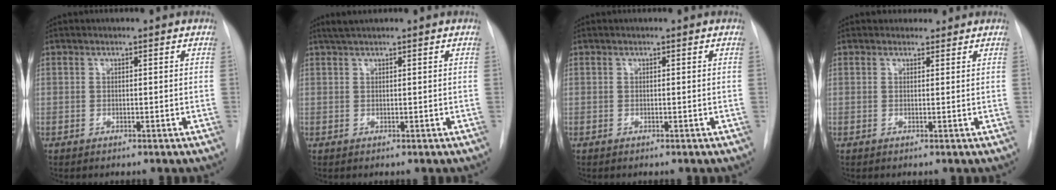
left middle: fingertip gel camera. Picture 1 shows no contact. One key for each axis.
{"total": 1.9, "fx": 1.6, "fy": -0.1, "fz": 1.0, "tx": -0.023, "ty": 0.013, "tz": 0.031}
{"total": 0.0}
{"total": 1.7, "fx": 1.5, "fy": 0.9, "fz": -0.1, "tx": 0.003, "ty": 0.008, "tz": 0.019}